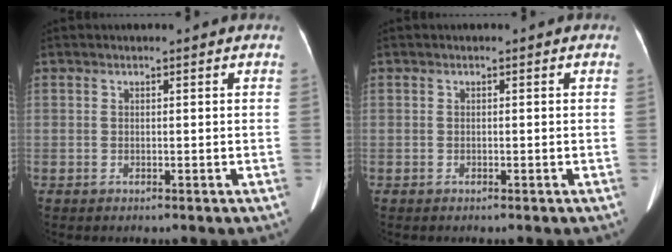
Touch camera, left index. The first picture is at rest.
{"total": 0.0}